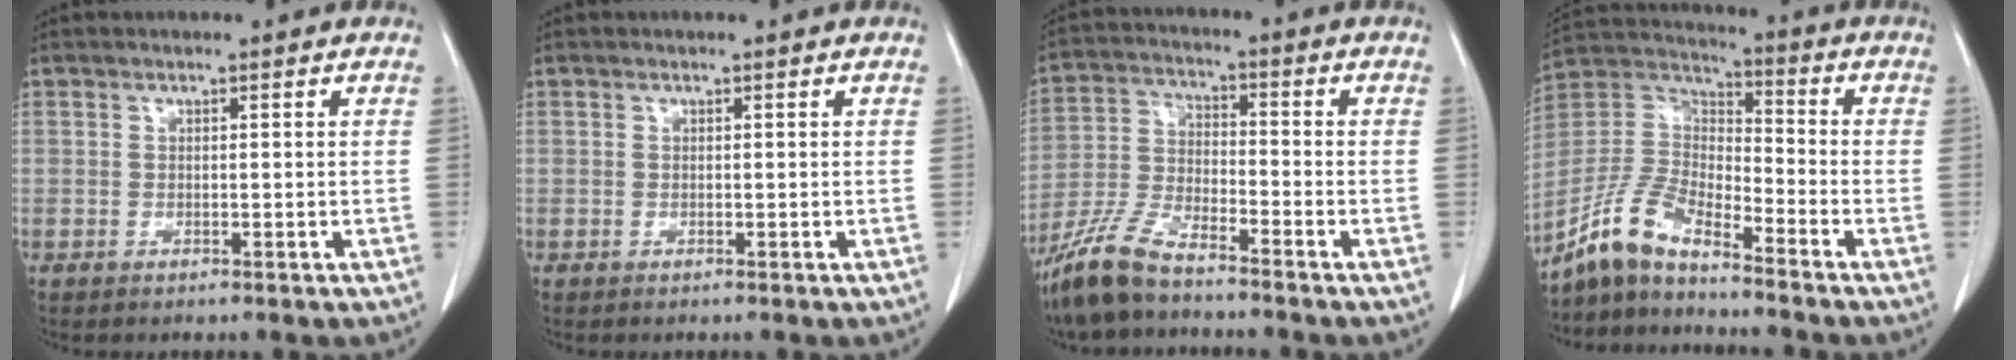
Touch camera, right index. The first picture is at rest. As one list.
[{"total": 0.0}, {"total": 9.4, "force": [-7.7, 1.8, 5.1], "torque": [-0.116, -0.018, -0.156]}, {"total": 10.3, "force": [-8.7, 2.0, 5.1], "torque": [-0.125, 0.014, -0.175]}]